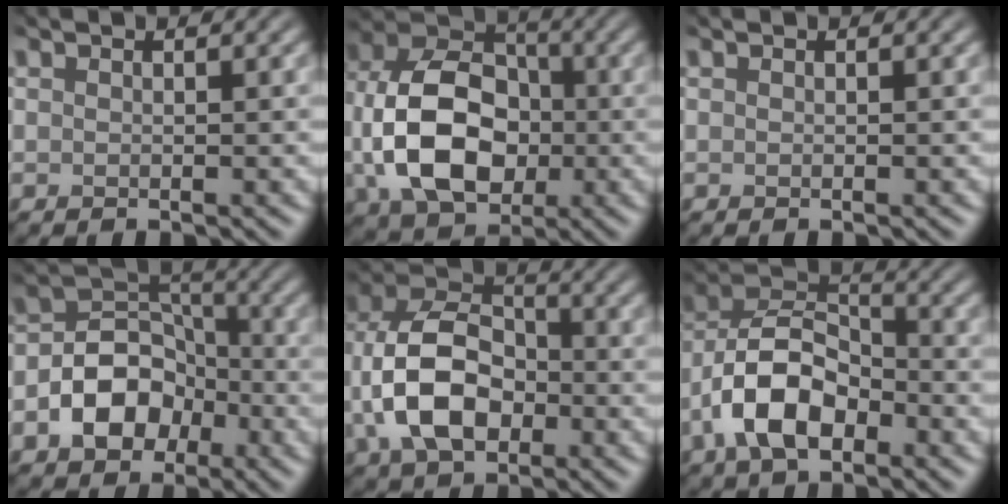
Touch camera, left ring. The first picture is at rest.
{"total": 10.2, "force": [-2.2, 7.2, 6.9], "torque": [-0.148, -0.006, -0.040]}
{"total": 0.0}
{"total": 6.0, "force": [-3.4, 4.2, 2.6], "torque": [-0.038, -0.004, -0.060]}
{"total": 8.6, "force": [-2.6, 5.8, 5.7], "torque": [-0.126, 0.003, -0.054]}
{"total": 7.6, "force": [-4.4, 4.0, 4.7], "torque": [-0.091, 0.006, -0.085]}